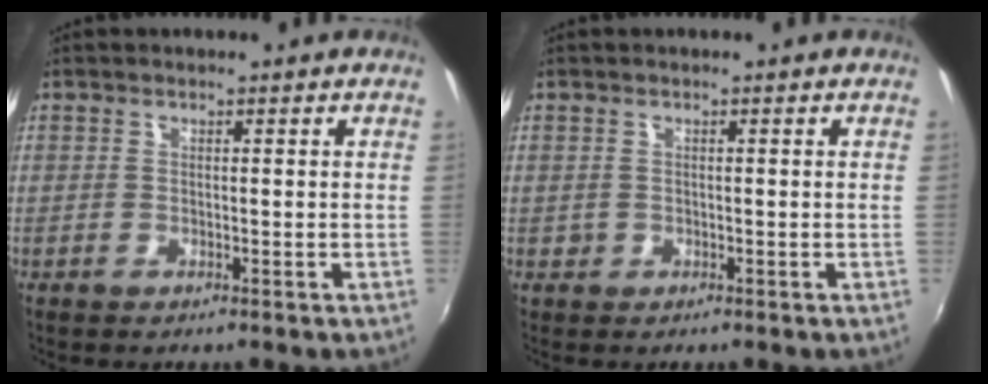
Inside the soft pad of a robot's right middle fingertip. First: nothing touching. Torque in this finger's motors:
{"motor_torque": [0.09, -0.16, 0.04, 0.01]}